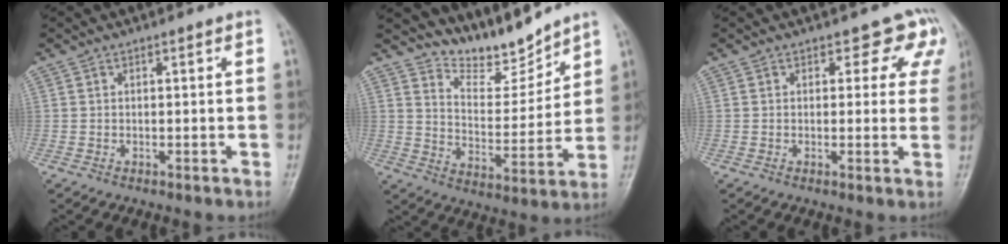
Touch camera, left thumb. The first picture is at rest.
{"total": 10.0, "force": [9.4, 2.4, 2.2], "torque": [-0.005, -0.076, 0.174]}
{"total": 5.9, "force": [3.5, 3.8, 2.8], "torque": [0.011, -0.014, 0.025]}